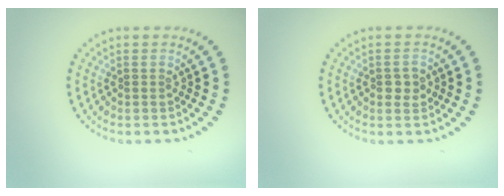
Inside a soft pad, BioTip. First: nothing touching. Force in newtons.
{"total": 1.3, "press": 1.3, "slide": 0.1}